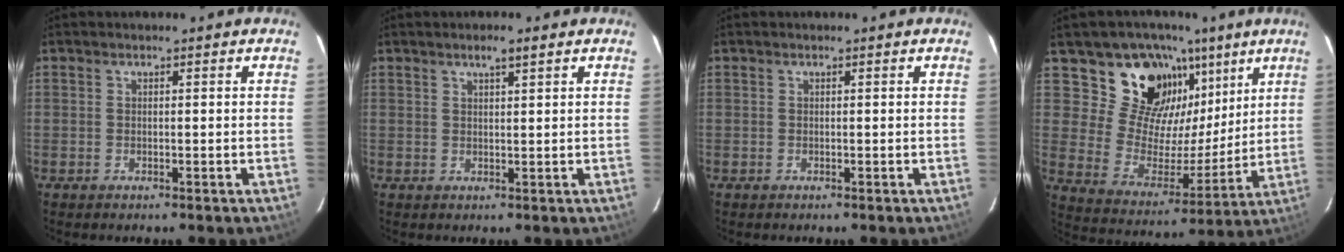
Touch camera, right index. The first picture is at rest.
{"total": 2.4, "force": [1.6, 0.3, 1.8], "torque": [-0.031, 0.006, 0.028]}
{"total": 0.0}
{"total": 17.5, "force": [10.7, 11.9, 7.0], "torque": [-0.138, 0.001, 0.201]}